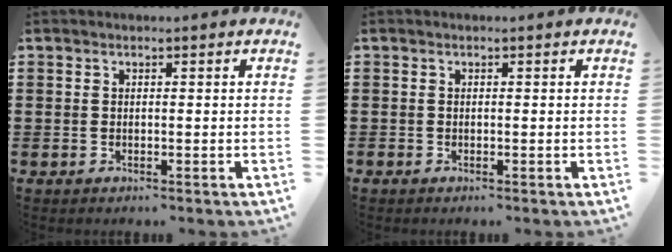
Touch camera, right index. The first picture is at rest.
{"total": 0.0}